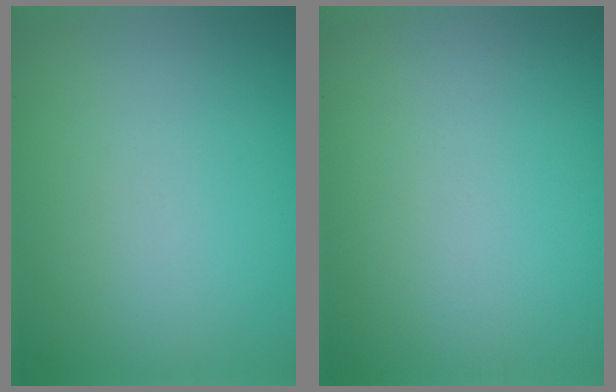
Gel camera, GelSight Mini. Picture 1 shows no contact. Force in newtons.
{"total": 0.0}